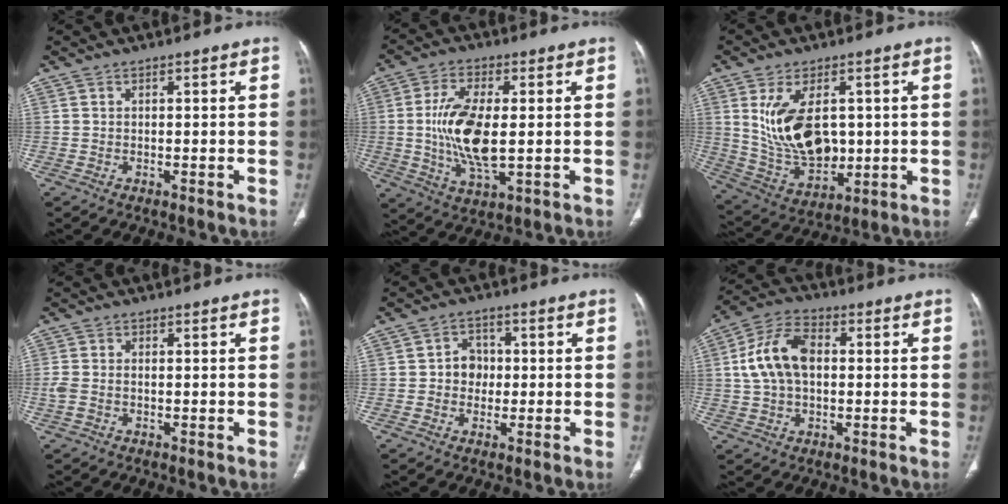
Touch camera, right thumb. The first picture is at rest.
{"total": 13.1, "force": [-0.1, 5.8, 11.7], "torque": [-0.234, -0.010, 0.002]}
{"total": 14.9, "force": [2.2, 9.0, 11.7], "torque": [-0.189, -0.012, 0.063]}
{"total": 2.8, "force": [-0.5, 1.9, 2.1], "torque": [-0.064, 0.006, -0.011]}
{"total": 4.7, "force": [-0.1, 4.2, 2.3], "torque": [-0.007, 0.009, -0.007]}
{"total": 11.8, "force": [1.2, 7.5, 9.0], "torque": [-0.172, 0.024, 0.019]}